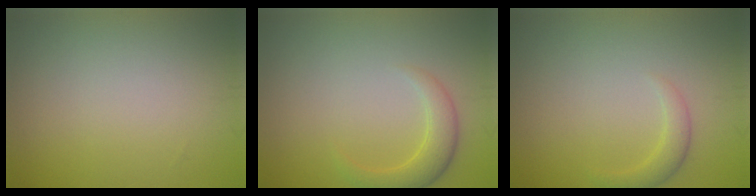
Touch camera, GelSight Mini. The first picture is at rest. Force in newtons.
{"total": 2.7, "press": 2.7, "slide": 0.1}
{"total": 1.5, "press": 1.5, "slide": 0.2}